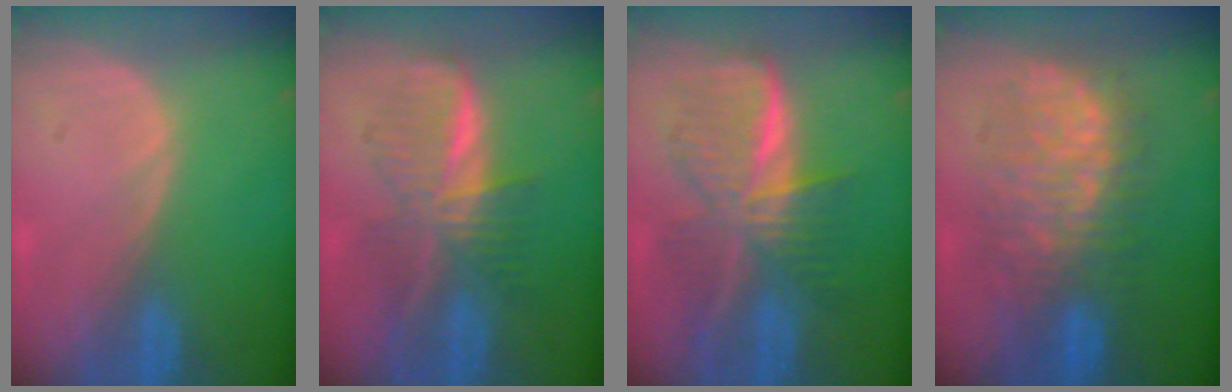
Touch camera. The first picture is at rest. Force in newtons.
{"total": 7.1, "press": 7.1, "slide": 0.2}
{"total": 9.4, "press": 9.4, "slide": 0.6}
{"total": 10.1, "press": 10.0, "slide": 1.1}